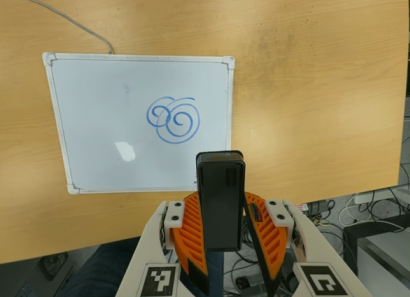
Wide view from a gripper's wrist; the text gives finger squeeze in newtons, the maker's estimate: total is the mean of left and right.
{"total": 5.4, "left": 5.3, "right": 5.5}